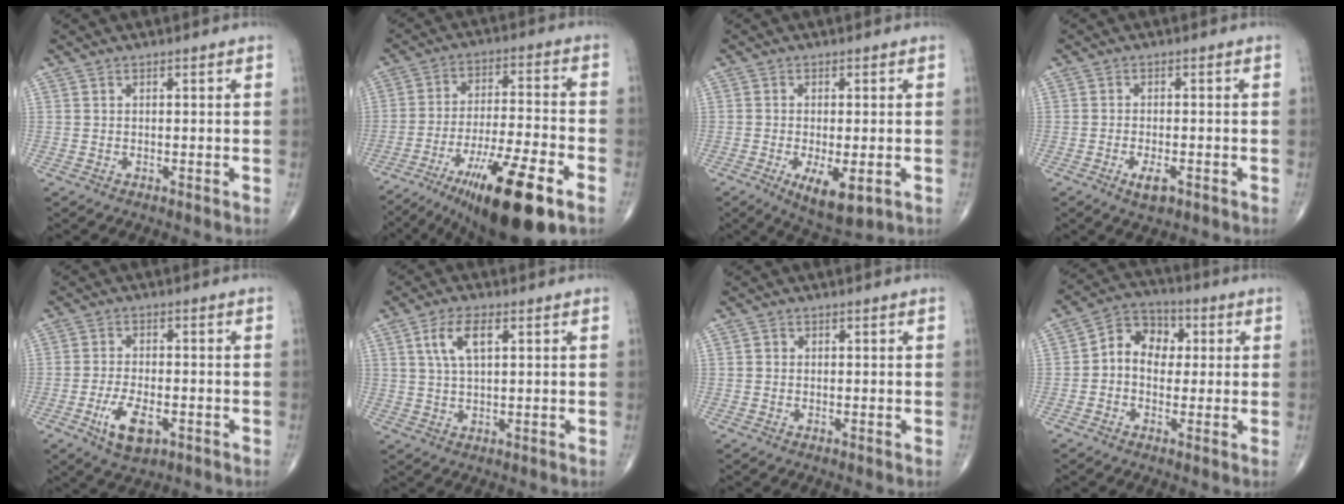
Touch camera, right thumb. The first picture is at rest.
{"total": 19.9, "force": [-11.1, 4.2, 15.9], "torque": [-0.258, 0.032, -0.182]}
{"total": 7.8, "force": [-2.6, 2.9, 6.7], "torque": [-0.108, -0.016, -0.036]}
{"total": 3.6, "force": [-1.8, 1.4, 2.8], "torque": [-0.048, 0.000, -0.029]}
{"total": 7.3, "force": [-3.0, 3.4, 5.8], "torque": [-0.105, 0.004, -0.049]}
{"total": 6.4, "force": [2.3, 2.7, 5.3], "torque": [-0.107, 0.001, 0.047]}
{"total": 0.7, "force": [0.0, 0.7, 0.2], "torque": [0.000, 0.002, -0.002]}
{"total": 8.7, "force": [0.7, 6.9, 5.3], "torque": [-0.055, 0.025, -0.001]}